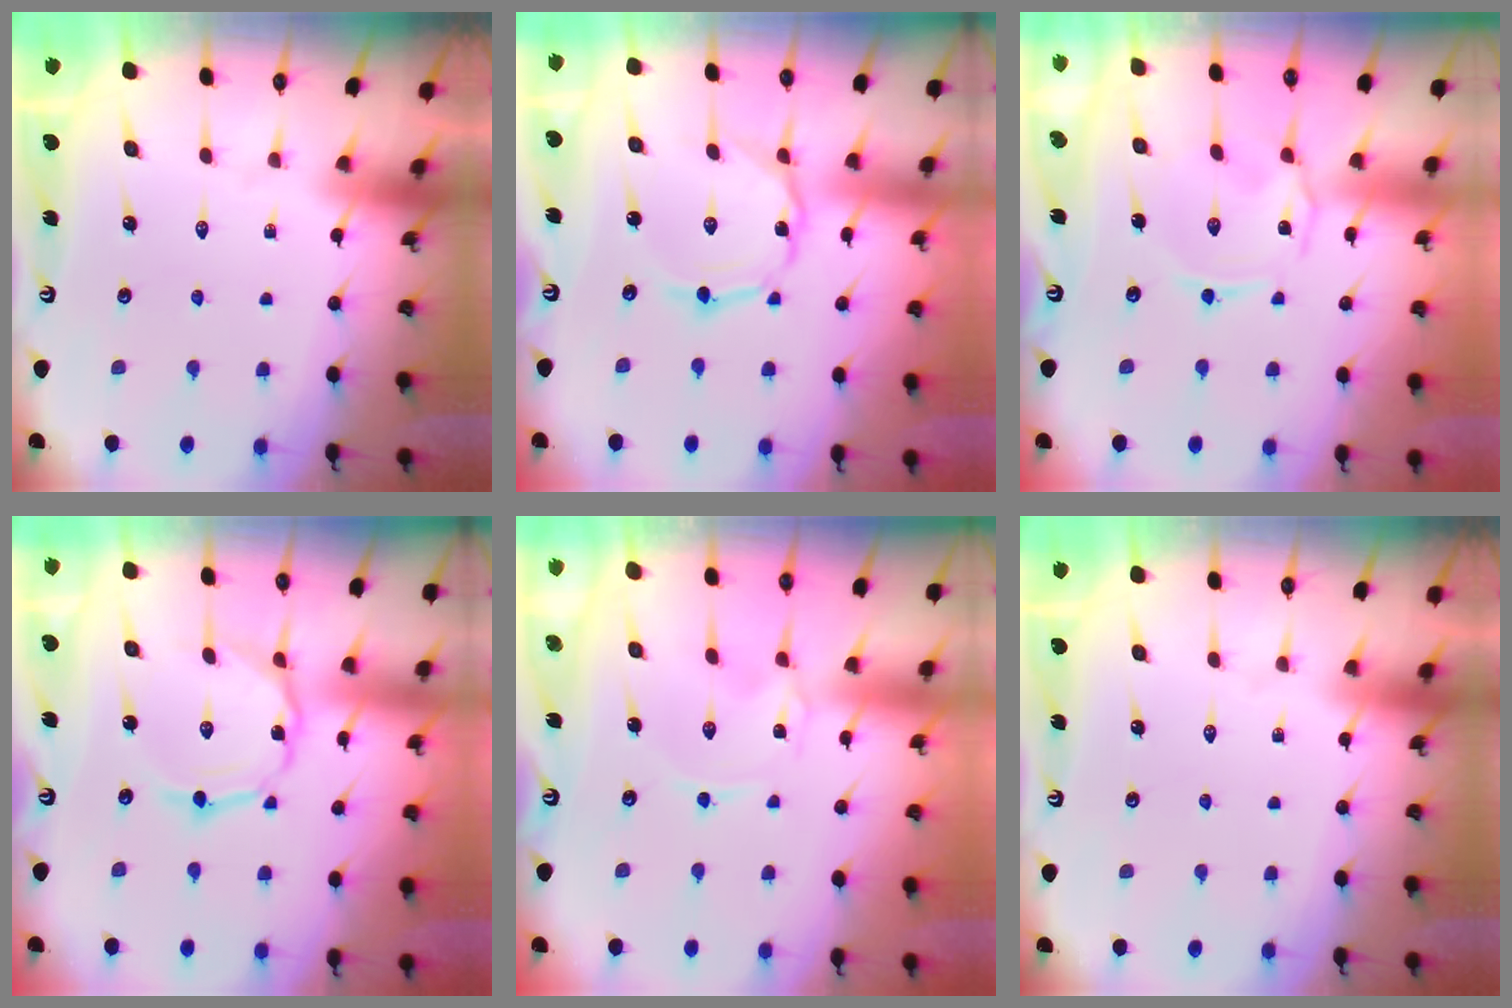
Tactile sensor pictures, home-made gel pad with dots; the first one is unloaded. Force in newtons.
{"total": 2.3, "press": 2.3, "slide": 0.3}
{"total": 2.1, "press": 2.0, "slide": 0.7}
{"total": 4.2, "press": 4.2, "slide": 0.4}
{"total": 0.0}
{"total": 0.0}